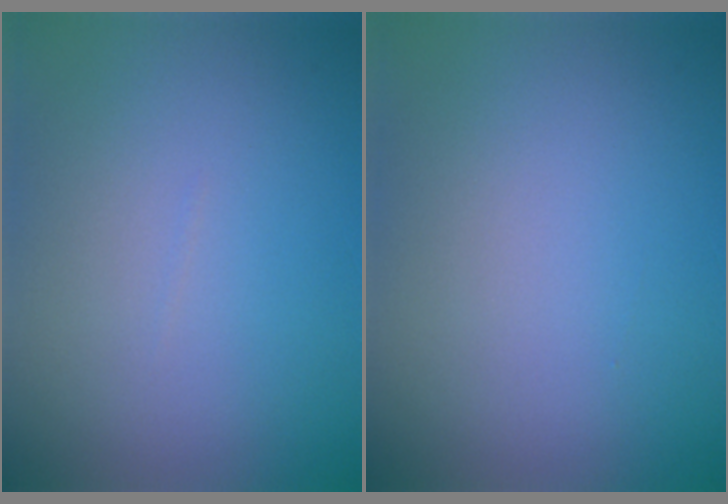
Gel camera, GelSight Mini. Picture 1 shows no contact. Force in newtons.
{"total": 0.0}